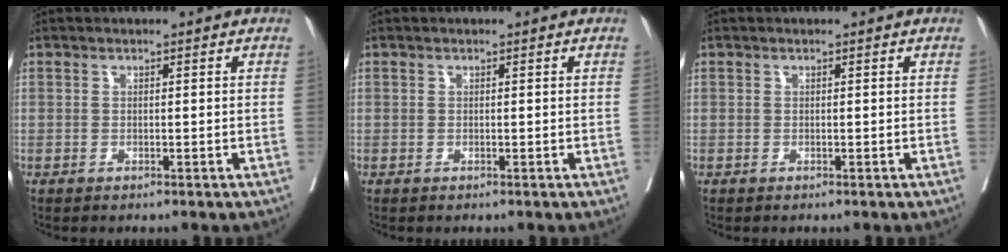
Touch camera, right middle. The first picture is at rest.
{"total": 0.0}
{"total": 0.0}